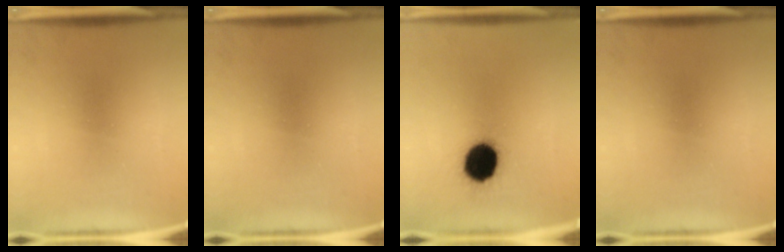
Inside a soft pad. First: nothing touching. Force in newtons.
{"total": 0.0}
{"total": 12.4}
{"total": 0.0}